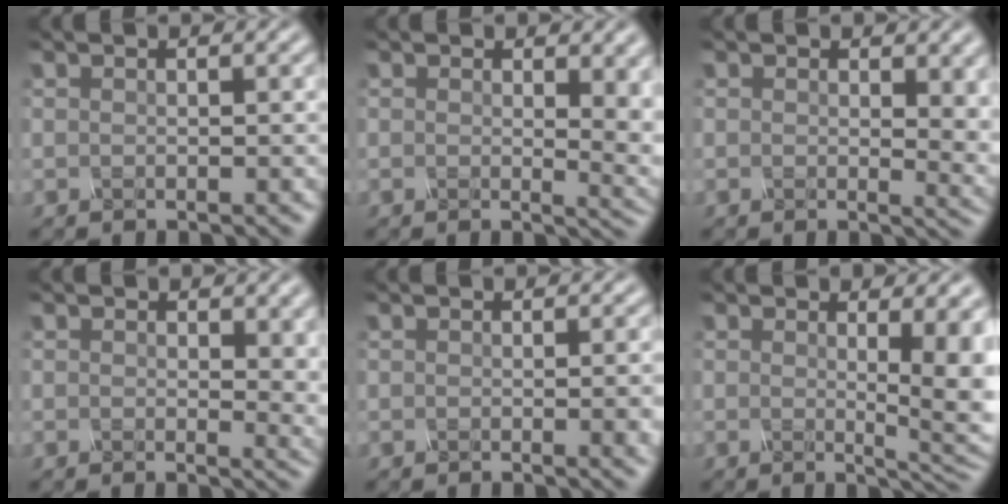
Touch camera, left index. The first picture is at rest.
{"total": 4.9, "force": [0.9, 2.0, 4.3], "torque": [-0.040, -0.007, 0.016]}
{"total": 3.8, "force": [0.9, 1.6, 3.3], "torque": [-0.035, -0.007, 0.013]}
{"total": 3.6, "force": [0.8, 1.9, 3.0], "torque": [-0.029, -0.005, 0.010]}
{"total": 2.9, "force": [-0.2, 1.0, 2.7], "torque": [-0.023, 0.002, -0.004]}
{"total": 6.7, "force": [0.9, 2.1, 6.3], "torque": [-0.053, -0.006, 0.013]}